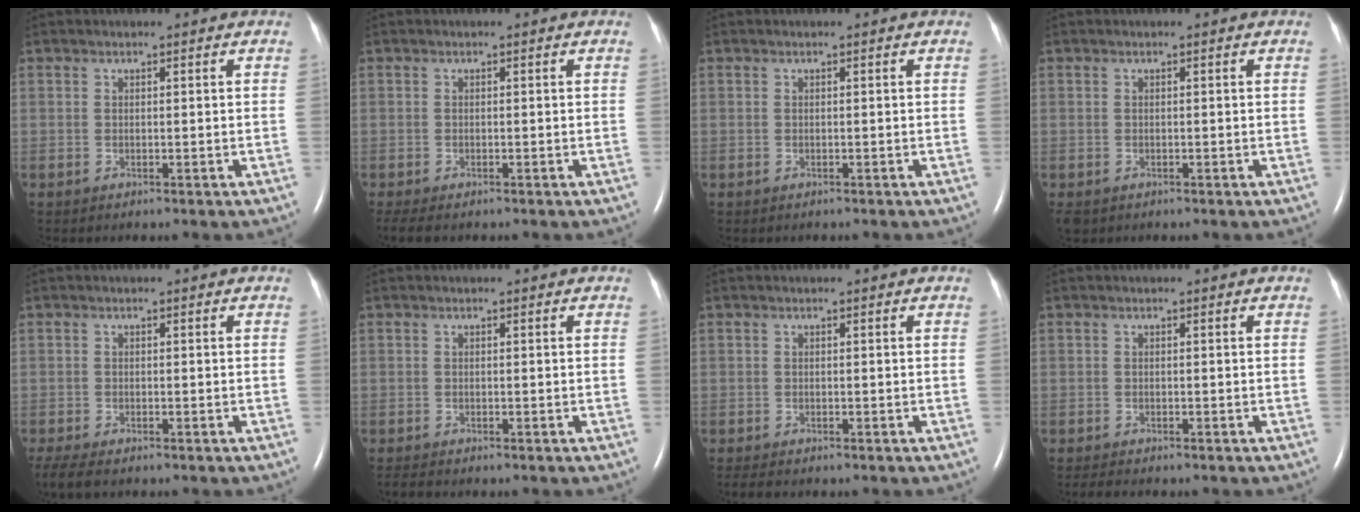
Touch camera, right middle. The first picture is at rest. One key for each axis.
{"total": 3.1, "fx": -2.3, "fy": 1.0, "fz": 1.7, "tx": -0.035, "ty": -0.012, "tz": -0.034}
{"total": 0.0}
{"total": 1.8, "fx": -1.2, "fy": 1.2, "fz": 0.7, "tx": -0.017, "ty": -0.003, "tz": -0.015}
{"total": 4.8, "fx": -3.8, "fy": 1.3, "fz": 2.6, "tx": -0.057, "ty": -0.017, "tz": -0.063}
{"total": 1.0, "fx": -1.0, "fy": 0.0, "fz": 0.3, "tx": -0.013, "ty": -0.006, "tz": -0.018}
{"total": 1.6, "fx": -1.4, "fy": 0.3, "fz": 0.7, "tx": -0.019, "ty": -0.006, "tz": -0.019}
{"total": 1.9, "fx": -1.7, "fy": 0.3, "fz": 0.8, "tx": -0.019, "ty": -0.007, "tz": -0.023}